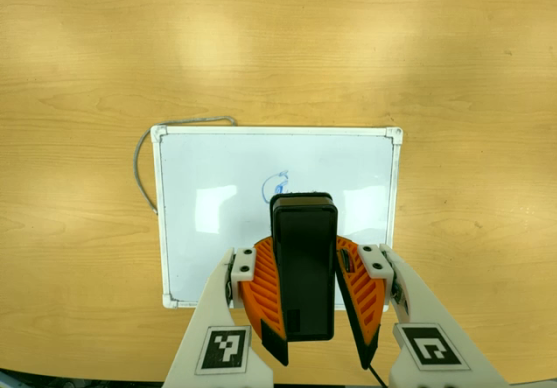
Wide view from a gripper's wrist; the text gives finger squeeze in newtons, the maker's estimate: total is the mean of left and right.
{"total": 11.8, "left": 10.4, "right": 13.3}